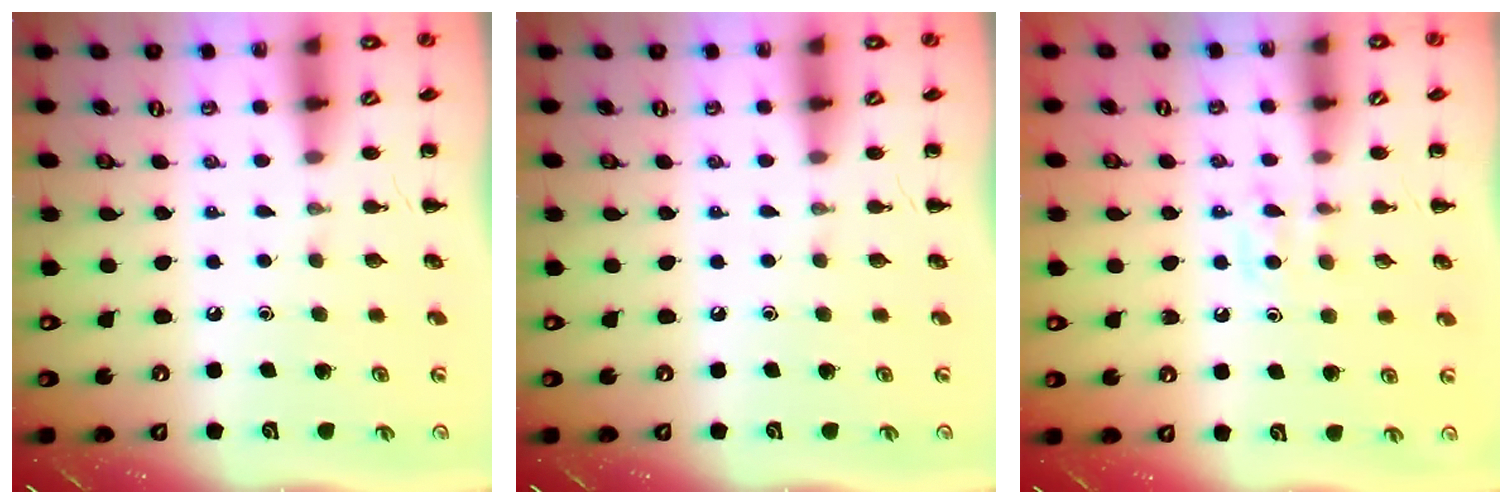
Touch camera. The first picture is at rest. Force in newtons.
{"total": 0.0}
{"total": 6.6, "press": 6.4, "slide": 1.5}